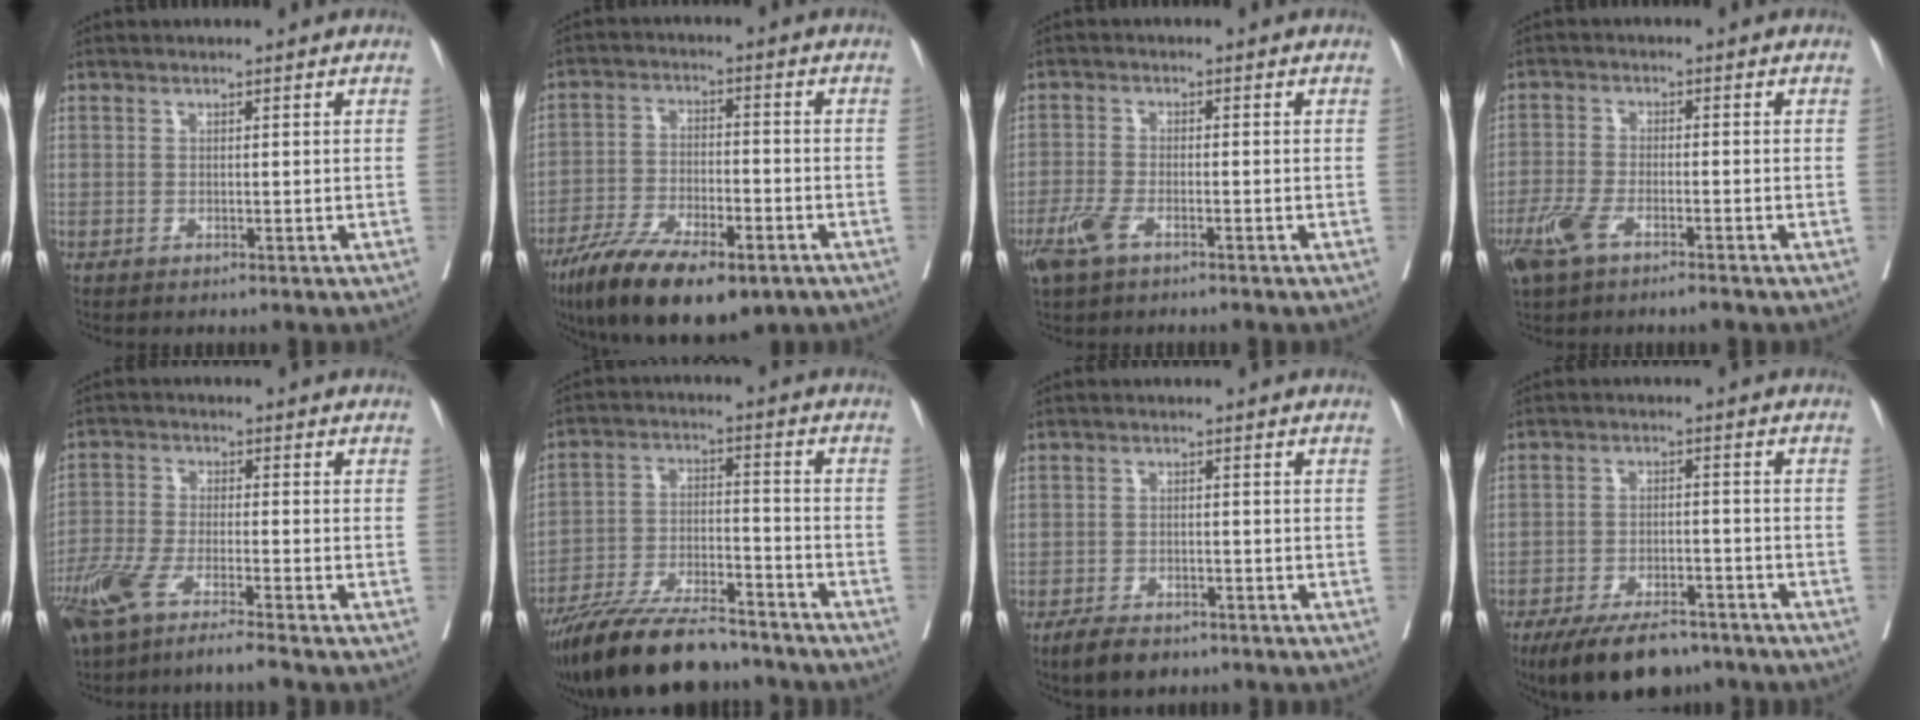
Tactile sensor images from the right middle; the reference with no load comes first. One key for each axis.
{"total": 15.3, "fx": -10.1, "fy": 5.0, "fz": 10.3, "tx": -0.187, "ty": -0.022, "tz": -0.170}
{"total": 4.4, "fx": -2.6, "fy": 1.5, "fz": 3.2, "tx": -0.077, "ty": -0.005, "tz": -0.052}
{"total": 6.0, "fx": -3.8, "fy": 1.6, "fz": 4.3, "tx": -0.092, "ty": -0.008, "tz": -0.072}
{"total": 9.1, "fx": -6.4, "fy": 0.6, "fz": 6.3, "tx": -0.120, "ty": -0.022, "tz": -0.121}
{"total": 17.6, "fx": -15.2, "fy": 3.5, "fz": 8.1, "tx": -0.159, "ty": -0.013, "tz": -0.259}
{"total": 4.7, "fx": -3.4, "fy": 2.5, "fz": 2.0, "tx": -0.042, "ty": -0.004, "tz": -0.053}
{"total": 11.2, "fx": -8.8, "fy": 4.1, "fz": 5.5, "tx": -0.086, "ty": -0.007, "tz": -0.142}